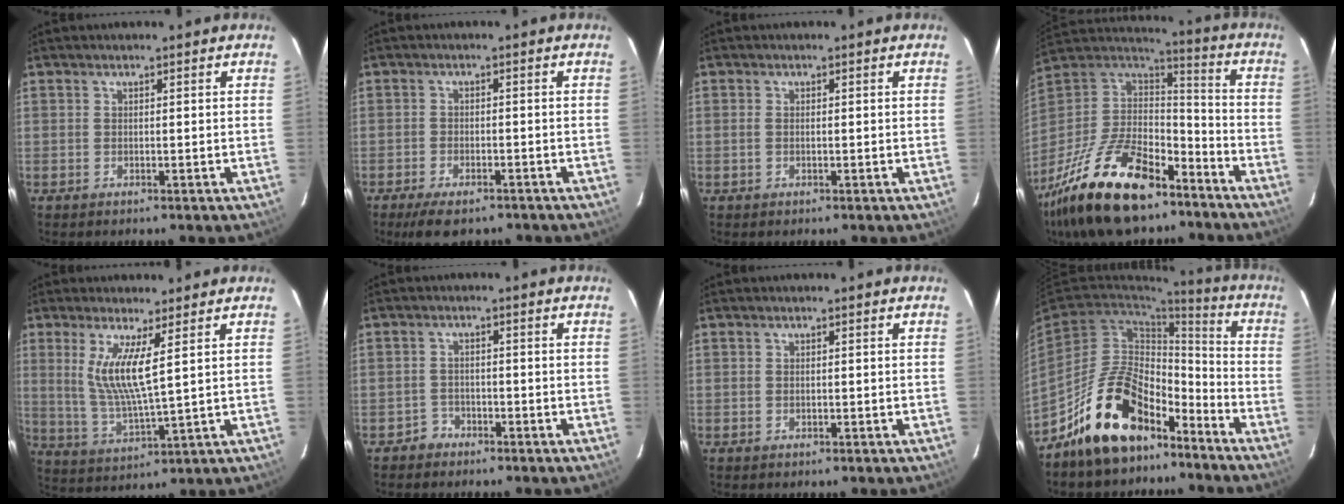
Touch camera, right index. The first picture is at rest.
{"total": 7.2, "force": [-5.5, 2.7, 3.8], "torque": [-0.088, -0.015, -0.085]}
{"total": 1.0, "force": [-0.1, 0.5, 0.8], "torque": [-0.019, 0.000, -0.002]}
{"total": 29.2, "force": [-19.5, 12.9, 17.4], "torque": [-0.363, -0.016, -0.320]}
{"total": 8.7, "force": [3.0, 0.5, 8.1], "torque": [-0.164, -0.020, 0.065]}
{"total": 2.4, "force": [-1.8, 1.6, -0.3], "torque": [0.003, 0.011, -0.032]}
{"total": 0.6, "force": [-0.1, 0.5, 0.3], "torque": [-0.004, 0.000, 0.000]}
{"total": 17.6, "force": [-12.4, 8.7, 9.1], "torque": [-0.176, 0.038, -0.195]}